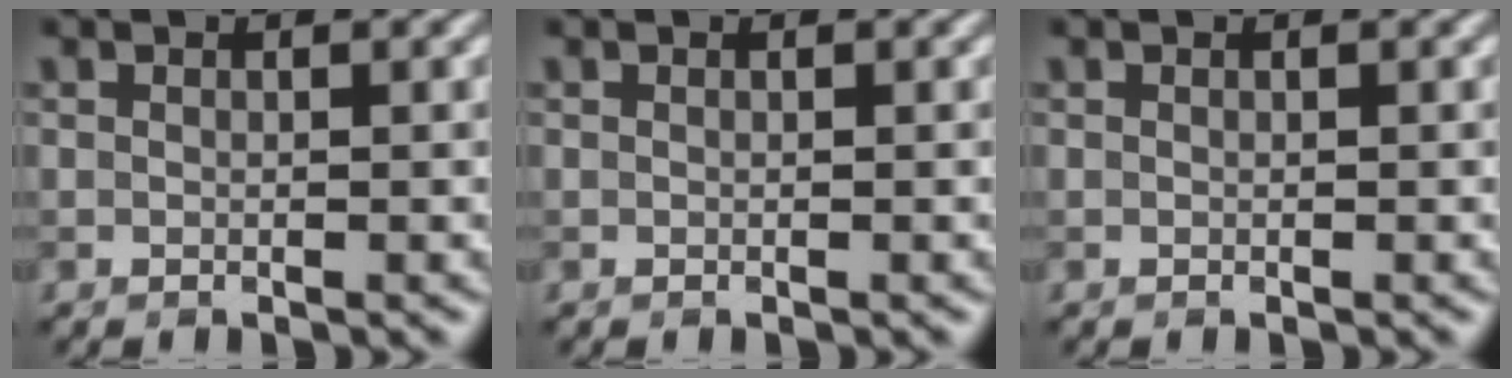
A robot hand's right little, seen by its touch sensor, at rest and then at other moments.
{"total": 0.0}
{"total": 0.0}